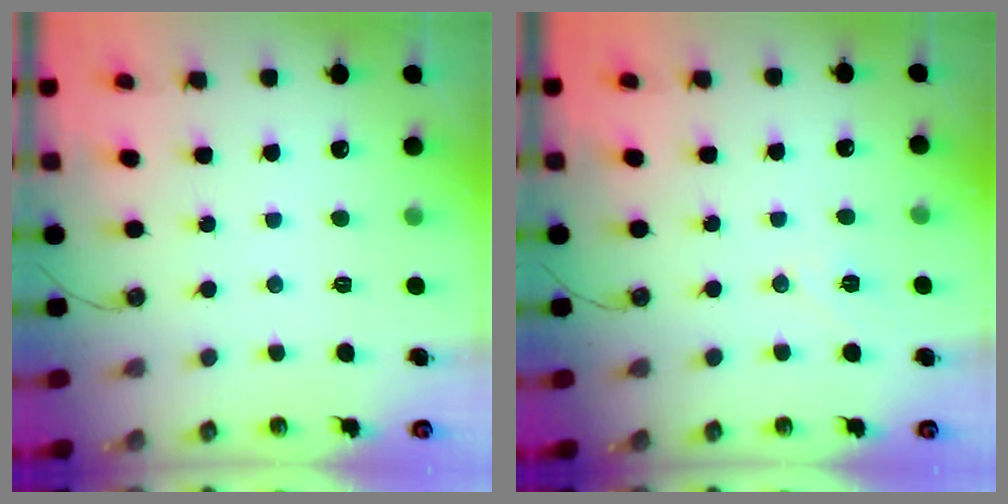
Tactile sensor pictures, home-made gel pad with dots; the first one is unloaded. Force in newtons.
{"total": 7.0, "press": 5.4, "slide": 4.4}